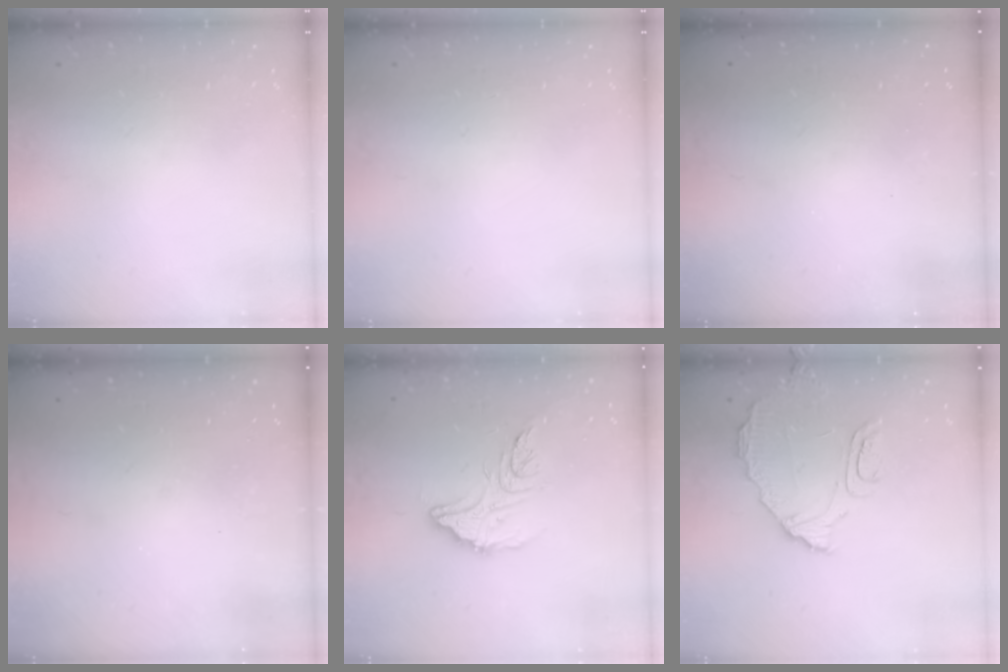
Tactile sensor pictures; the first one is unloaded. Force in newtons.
{"total": 0.0}
{"total": 3.1, "press": 3.1, "slide": 0.1}
{"total": 3.1, "press": 3.0, "slide": 0.8}
{"total": 15.3, "press": 15.2, "slide": 1.2}
{"total": 9.1, "press": 9.1, "slide": 1.1}